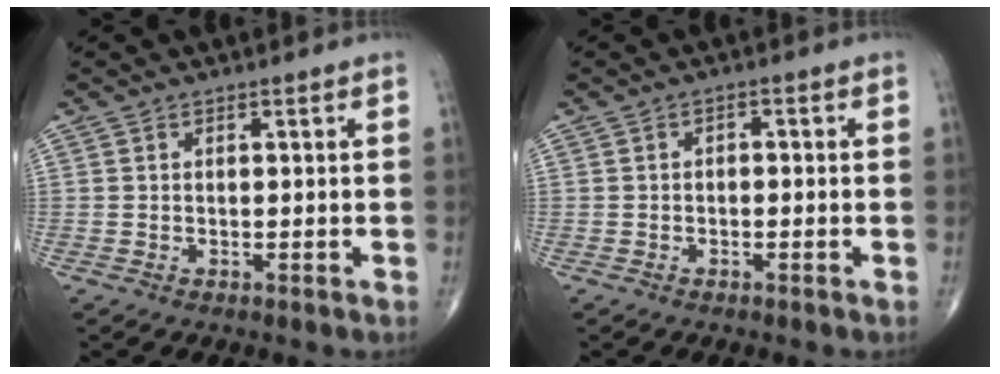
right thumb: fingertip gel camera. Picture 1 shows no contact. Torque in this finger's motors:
{"motor_torque": [-0.26, -0.44, -0.08, -0.08, 0.02]}